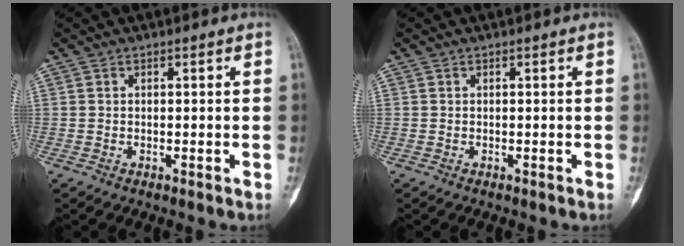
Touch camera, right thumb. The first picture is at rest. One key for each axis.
{"total": 0.0}